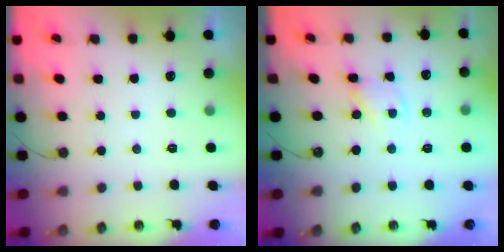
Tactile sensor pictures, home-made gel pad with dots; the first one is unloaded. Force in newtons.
{"total": 1.8, "press": 1.8, "slide": 0.1}